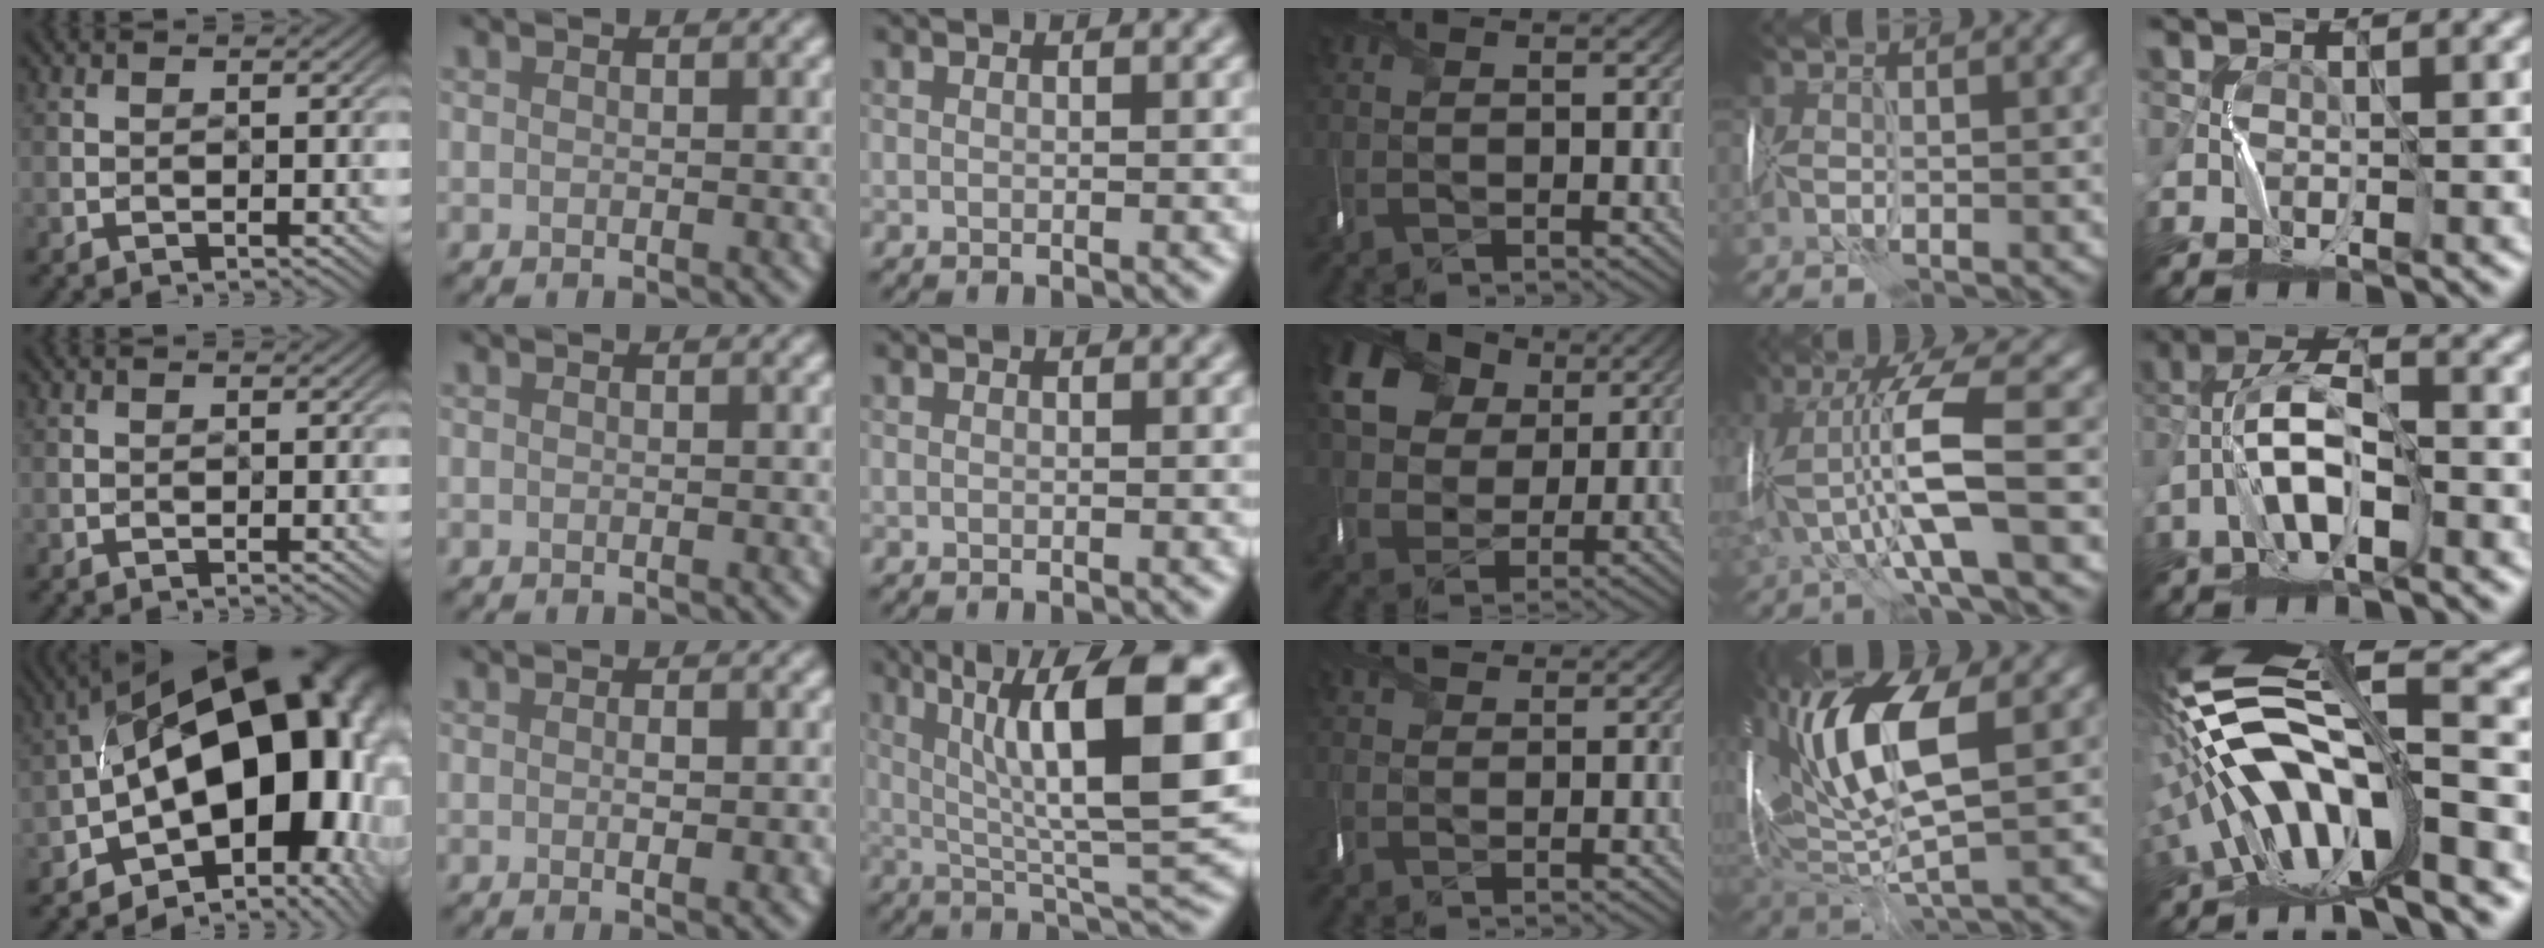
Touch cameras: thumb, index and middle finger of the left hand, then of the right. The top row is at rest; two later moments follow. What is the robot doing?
{"motion": "wrap", "object": "ribbon"}